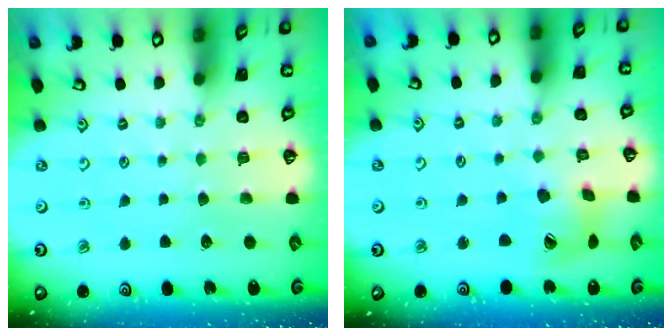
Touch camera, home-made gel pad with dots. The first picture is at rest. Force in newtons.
{"total": 10.1, "press": 10.0, "slide": 1.2}